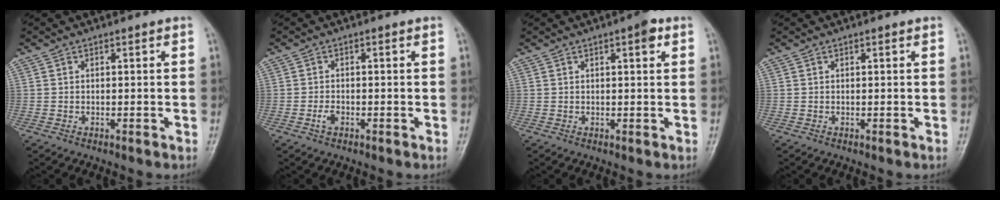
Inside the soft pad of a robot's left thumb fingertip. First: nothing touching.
{"total": 1.7, "force": [-0.8, 1.0, 1.1], "torque": [-0.024, 0.004, -0.017]}
{"total": 2.6, "force": [1.3, 0.7, 2.2], "torque": [-0.028, -0.001, 0.015]}
{"total": 0.0}